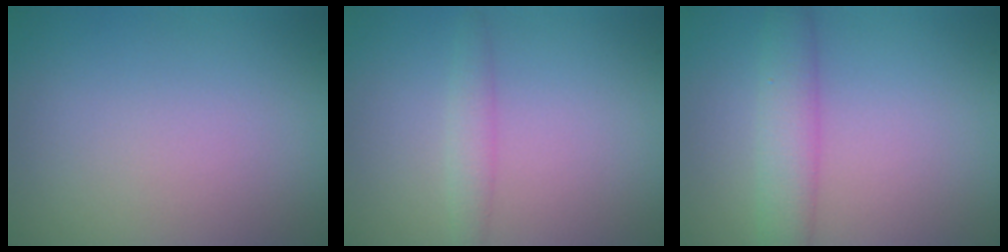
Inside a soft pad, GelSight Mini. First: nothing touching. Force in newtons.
{"total": 1.7, "press": 1.6, "slide": 0.2}
{"total": 3.7, "press": 3.7, "slide": 0.2}